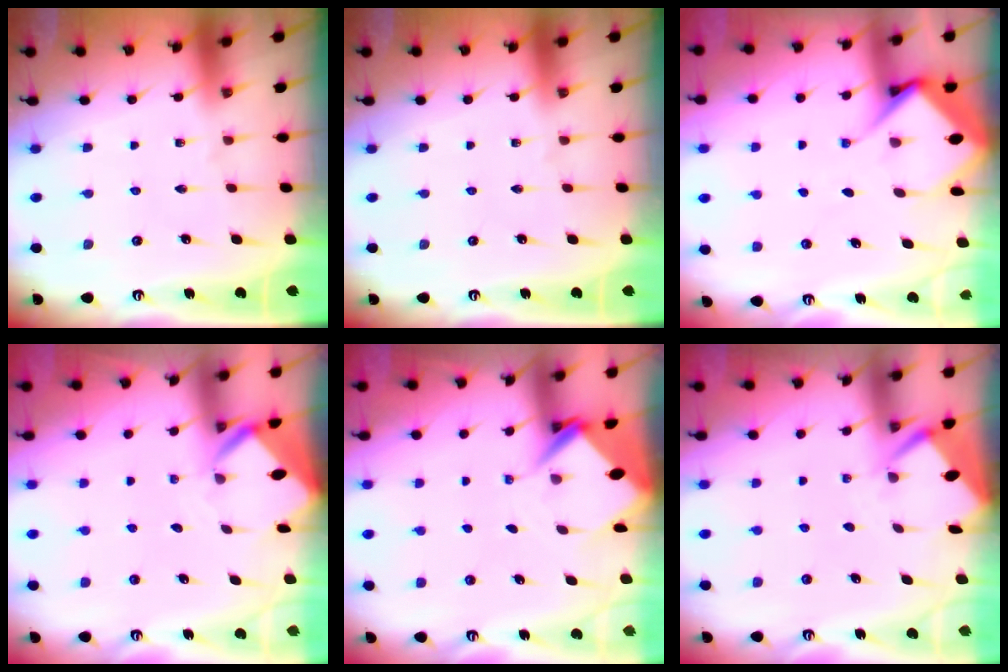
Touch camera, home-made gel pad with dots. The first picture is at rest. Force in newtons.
{"total": 0.0}
{"total": 7.8, "press": 7.7, "slide": 0.8}
{"total": 3.4, "press": 3.4, "slide": 0.1}
{"total": 5.5, "press": 5.5, "slide": 0.4}
{"total": 2.8, "press": 2.8, "slide": 0.4}